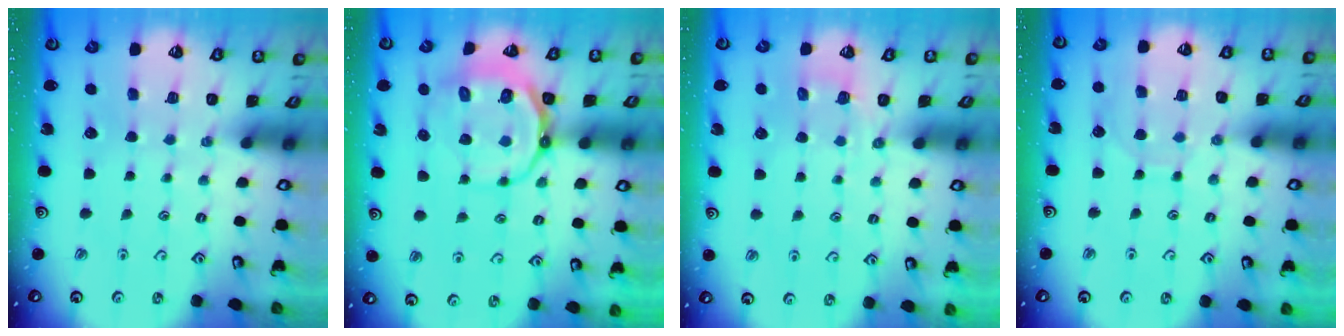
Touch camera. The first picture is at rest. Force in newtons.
{"total": 11.7, "press": 11.4, "slide": 2.8}
{"total": 2.1, "press": 1.0, "slide": 1.9}
{"total": 6.8, "press": 6.8, "slide": 0.1}